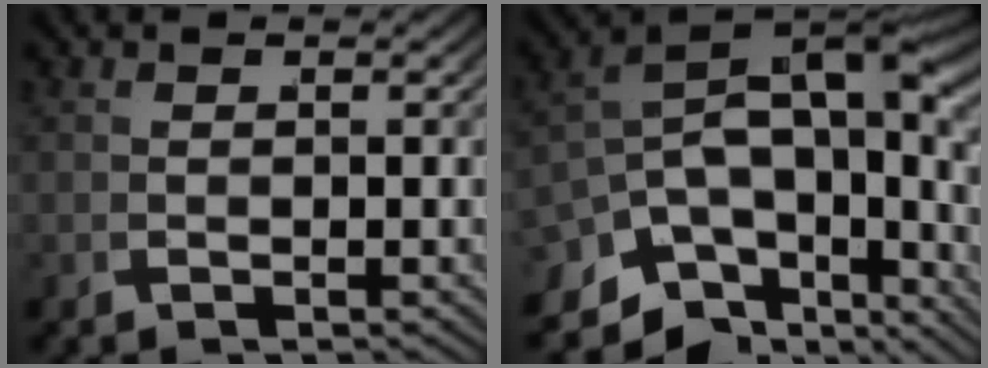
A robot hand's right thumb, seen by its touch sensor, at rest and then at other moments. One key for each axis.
{"total": 14.9, "fx": -1.1, "fy": 9.6, "fz": 11.4, "tx": -0.200, "ty": -0.025, "tz": -0.015}